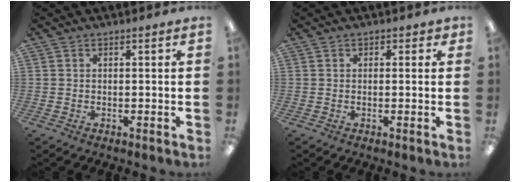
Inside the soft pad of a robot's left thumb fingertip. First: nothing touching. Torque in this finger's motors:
{"motor_torque": [-0.10, 0.06, -0.23, 0.43, 0.04]}